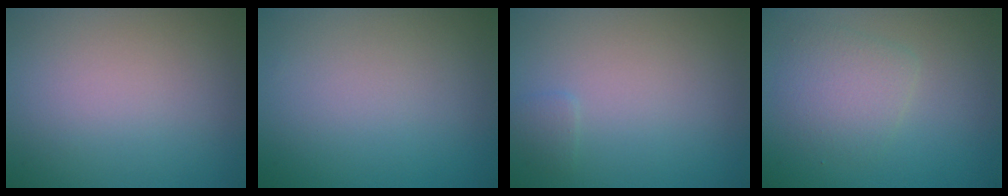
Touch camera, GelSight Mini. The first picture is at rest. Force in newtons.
{"total": 0.0}
{"total": 0.7, "press": 0.7, "slide": 0.1}
{"total": 2.7, "press": 2.7, "slide": 0.1}